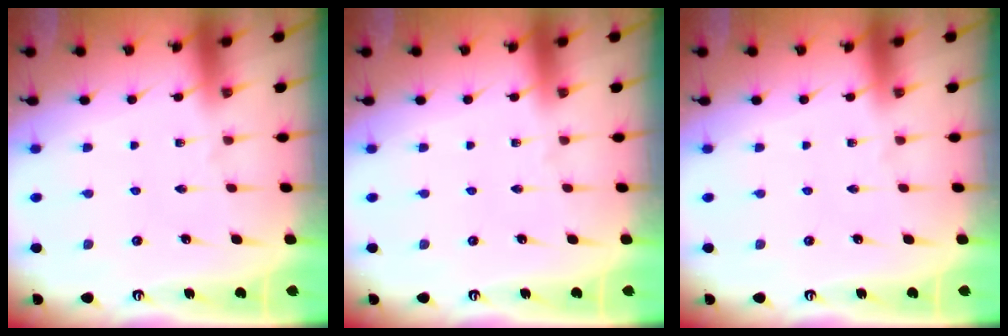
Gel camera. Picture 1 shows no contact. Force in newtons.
{"total": 0.0}
{"total": 0.0}